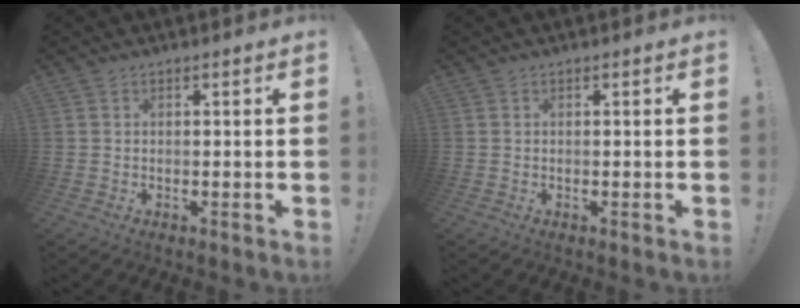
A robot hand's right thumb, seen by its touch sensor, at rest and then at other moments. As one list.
[{"total": 0.0}]